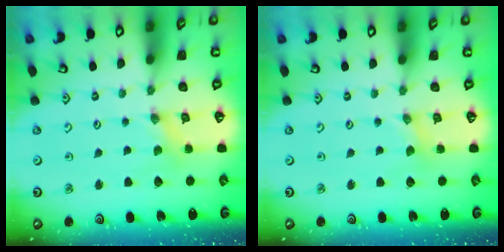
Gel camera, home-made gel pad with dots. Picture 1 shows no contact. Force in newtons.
{"total": 0.0}